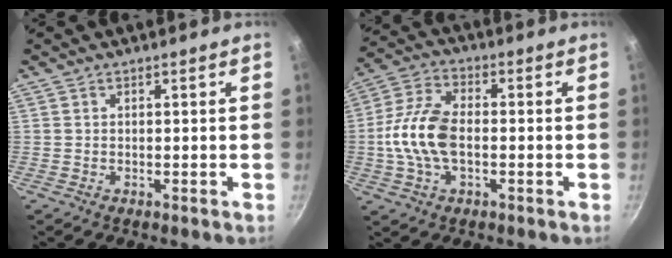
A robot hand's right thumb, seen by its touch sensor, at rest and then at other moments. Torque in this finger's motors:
{"motor_torque": [2.54, 2.47, 1.42, -1.35, 0.33]}